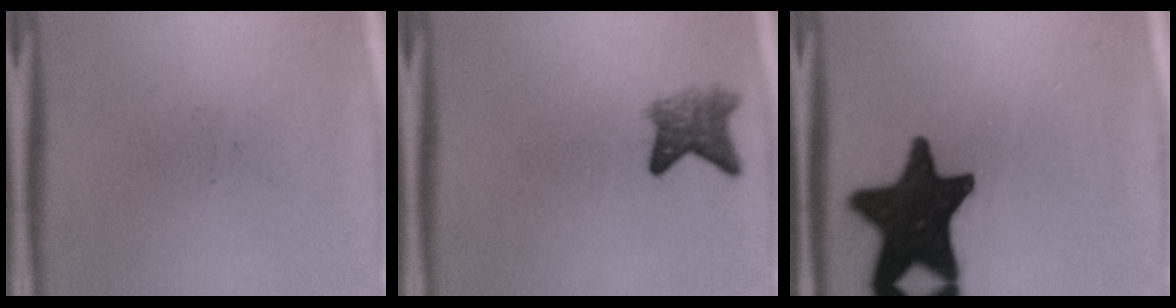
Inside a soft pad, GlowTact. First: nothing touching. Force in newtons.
{"total": 4.0}
{"total": 19.6}